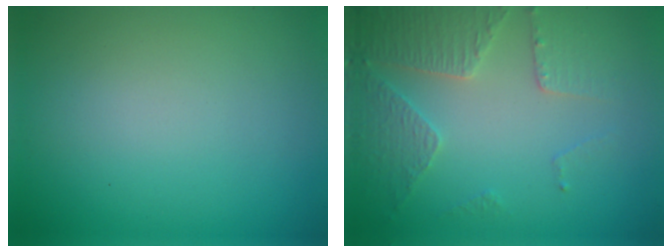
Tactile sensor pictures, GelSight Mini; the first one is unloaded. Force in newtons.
{"total": 4.5, "press": 3.3, "slide": 3.1}